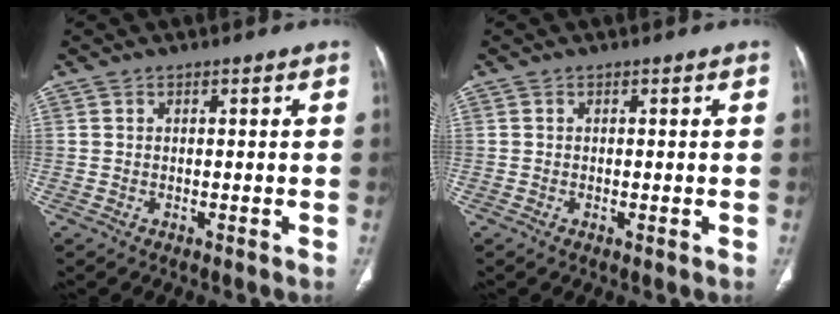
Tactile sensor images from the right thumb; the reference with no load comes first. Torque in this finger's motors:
{"motor_torque": [0.23, -0.08, 0.06, -0.31, 0.01]}